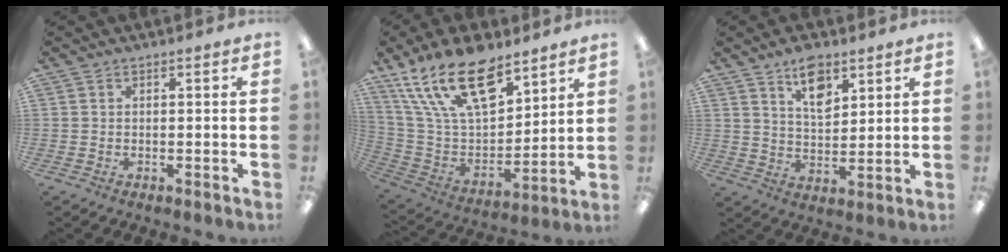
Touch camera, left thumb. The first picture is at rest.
{"total": 22.1, "force": [13.9, 10.1, 13.8], "torque": [-0.269, -0.072, 0.246]}
{"total": 9.0, "force": [5.8, 4.7, 5.1], "torque": [-0.068, -0.025, 0.098]}